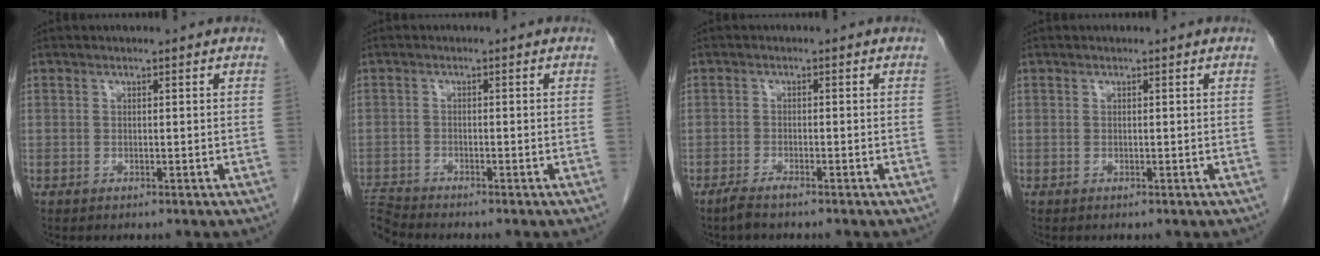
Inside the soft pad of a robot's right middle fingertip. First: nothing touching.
{"total": 3.6, "force": [-3.4, -1.1, -0.2], "torque": [0.001, -0.012, -0.065]}
{"total": 2.1, "force": [-1.8, 0.1, 1.1], "torque": [-0.028, -0.004, -0.035]}
{"total": 0.0}